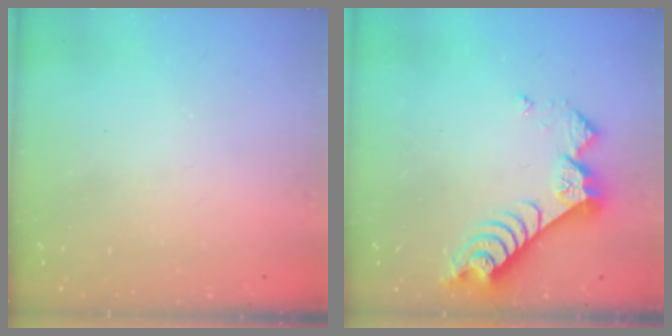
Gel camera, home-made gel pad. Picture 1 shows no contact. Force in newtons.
{"total": 8.2, "press": 8.2, "slide": 1.0}